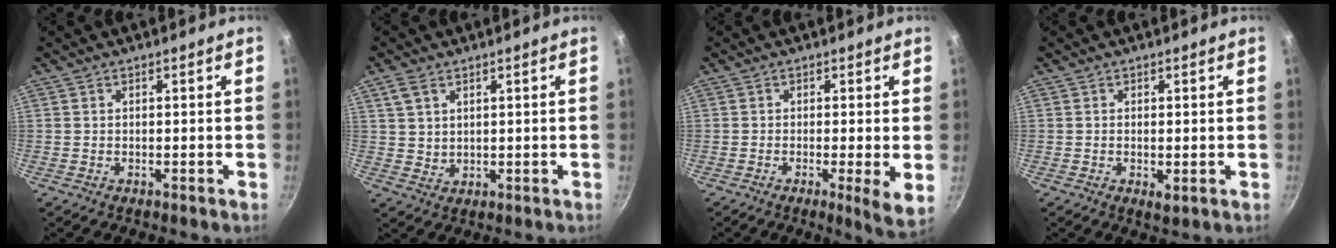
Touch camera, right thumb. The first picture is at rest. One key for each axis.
{"total": 4.3, "fx": 2.4, "fy": 2.7, "fz": 2.3, "tx": -0.038, "ty": -0.009, "tz": 0.051}
{"total": 5.2, "fx": -0.5, "fy": 0.6, "fz": 5.1, "tx": -0.071, "ty": -0.016, "tz": -0.007}
{"total": 1.6, "fx": 0.1, "fy": 0.8, "fz": 1.4, "tx": -0.023, "ty": -0.007, "tz": 0.002}